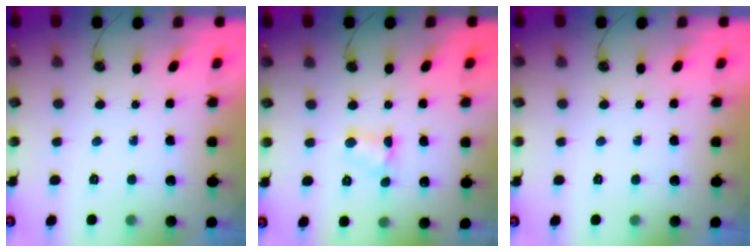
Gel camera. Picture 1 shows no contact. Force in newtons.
{"total": 4.5, "press": 4.4, "slide": 0.6}
{"total": 0.0}